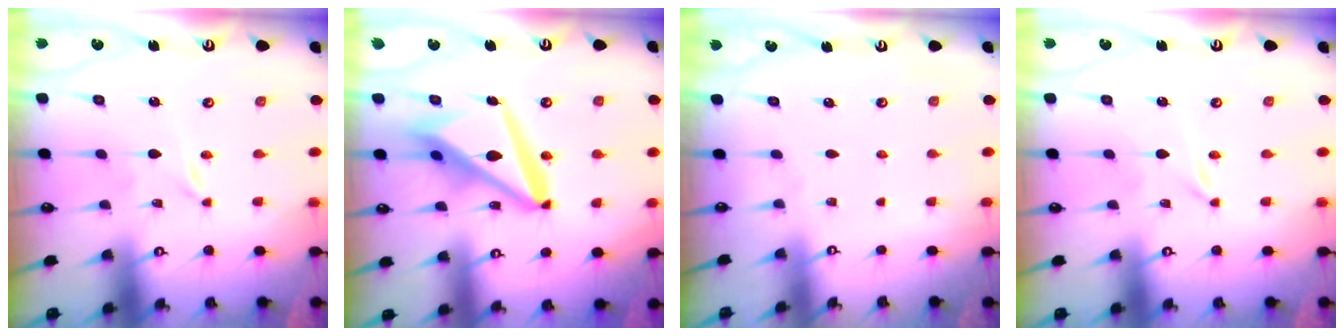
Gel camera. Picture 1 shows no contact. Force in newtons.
{"total": 16.4, "press": 16.3, "slide": 2.0}
{"total": 0.5, "press": 0.5, "slide": 0.1}
{"total": 0.6, "press": 0.5, "slide": 0.1}